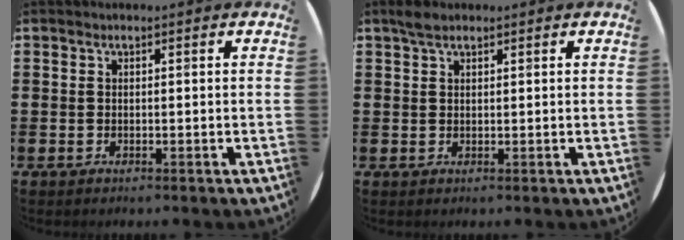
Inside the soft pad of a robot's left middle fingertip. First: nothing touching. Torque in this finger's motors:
{"motor_torque": [0.27, -0.16, -0.19, -0.05]}